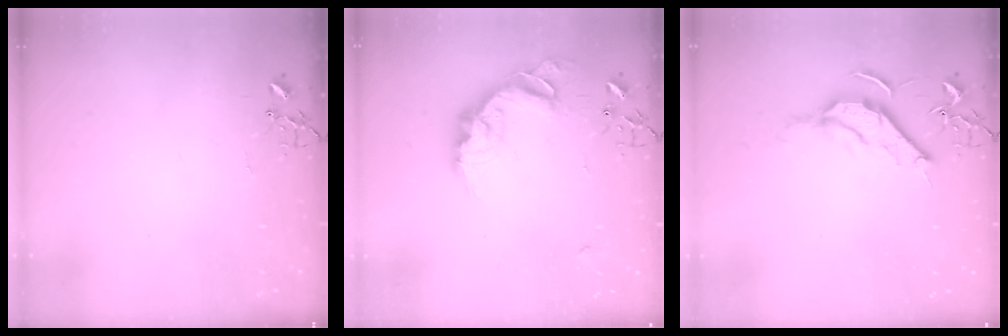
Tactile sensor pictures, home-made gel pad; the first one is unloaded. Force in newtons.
{"total": 16.1, "press": 16.1, "slide": 1.0}
{"total": 10.3, "press": 10.2, "slide": 1.3}